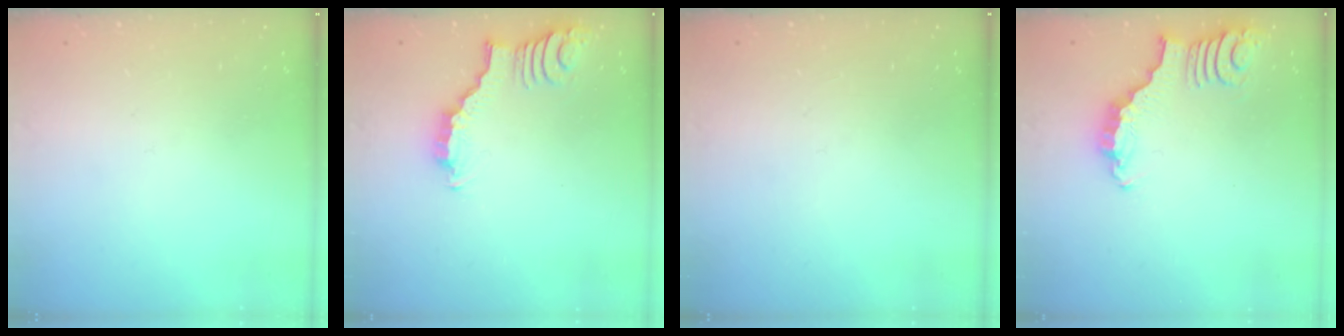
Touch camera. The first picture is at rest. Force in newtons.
{"total": 2.6, "press": 2.6, "slide": 0.4}
{"total": 0.0}
{"total": 2.8, "press": 2.8, "slide": 0.4}